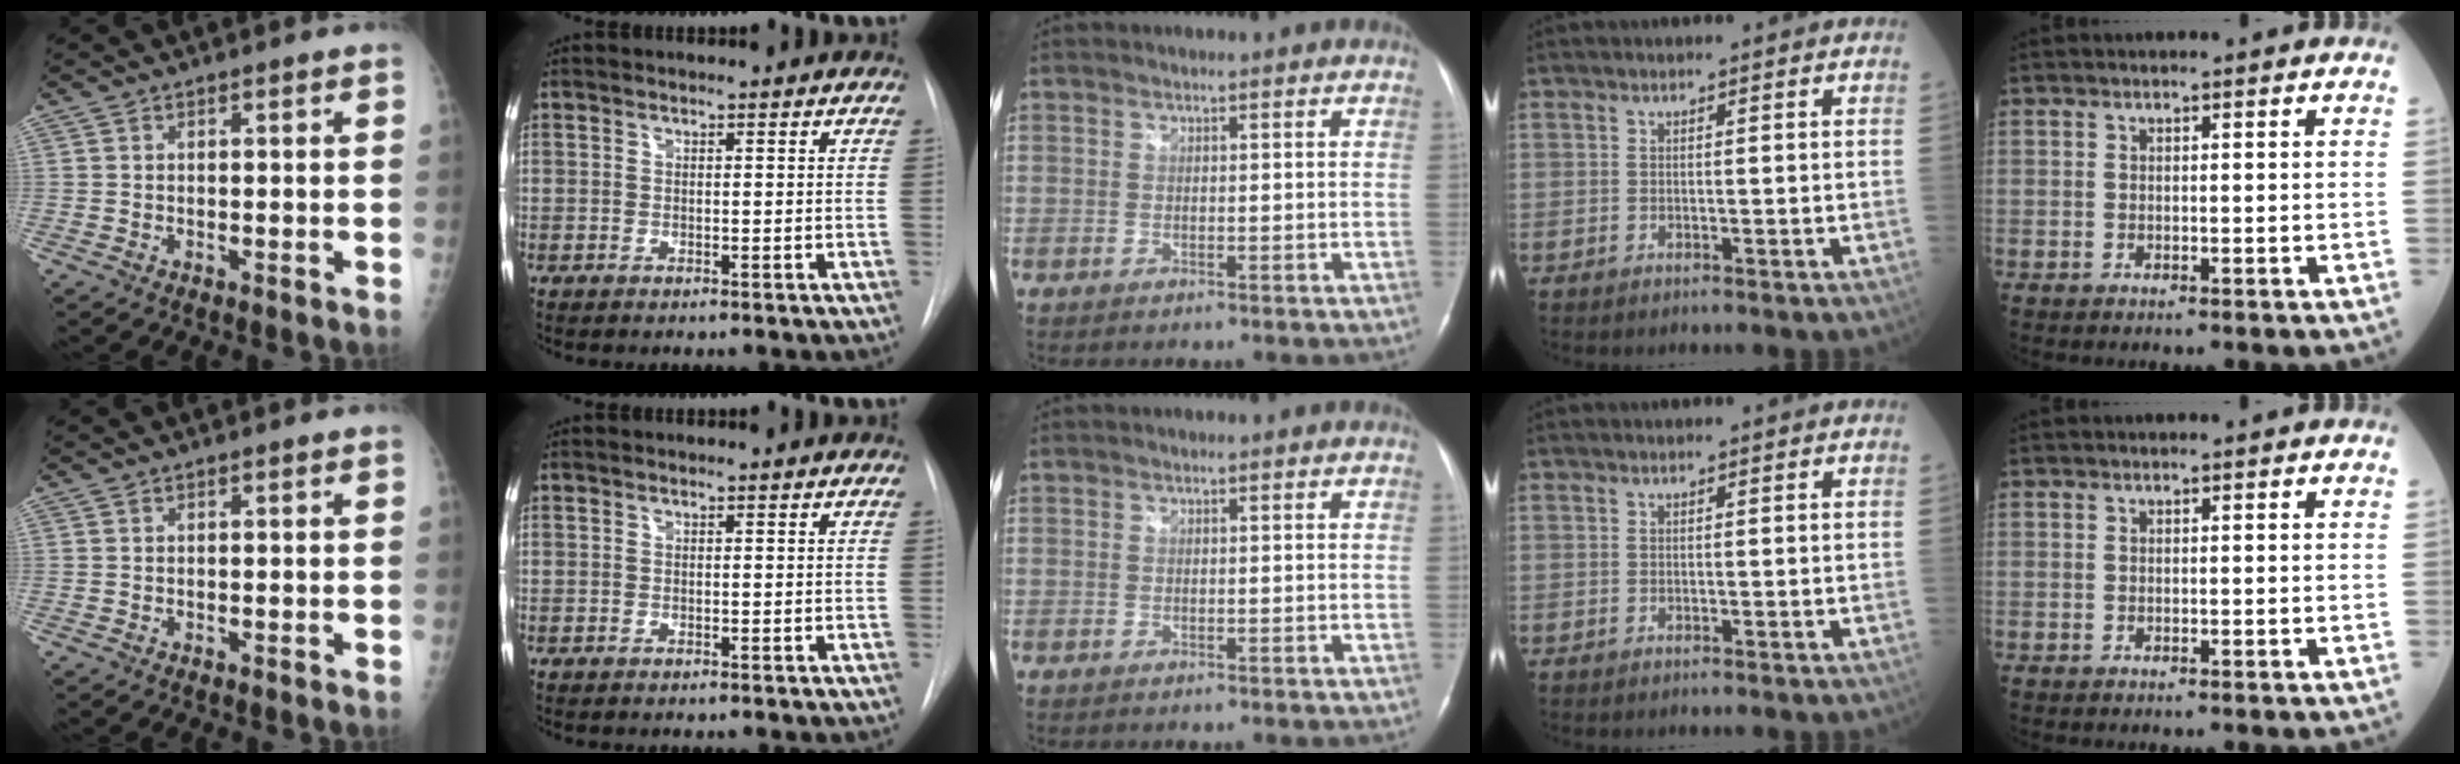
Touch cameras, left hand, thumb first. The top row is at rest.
{}